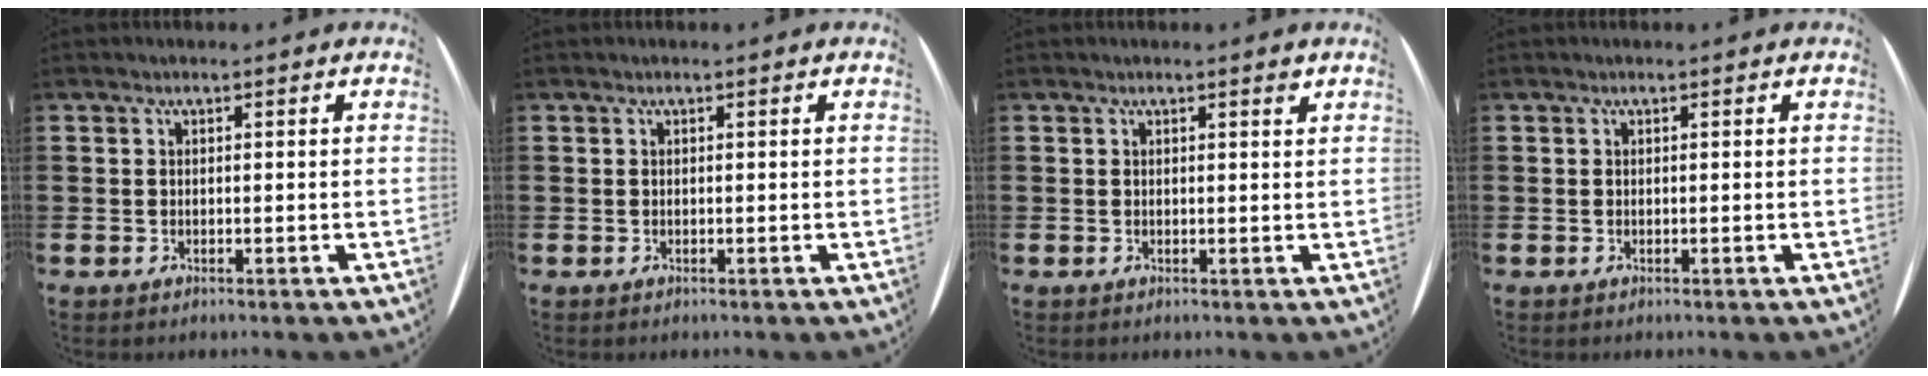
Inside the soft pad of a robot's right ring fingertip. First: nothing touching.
{"total": 0.0}
{"total": 0.9, "force": [0.6, -0.1, 0.7], "torque": [-0.011, -0.002, 0.011]}
{"total": 0.0}